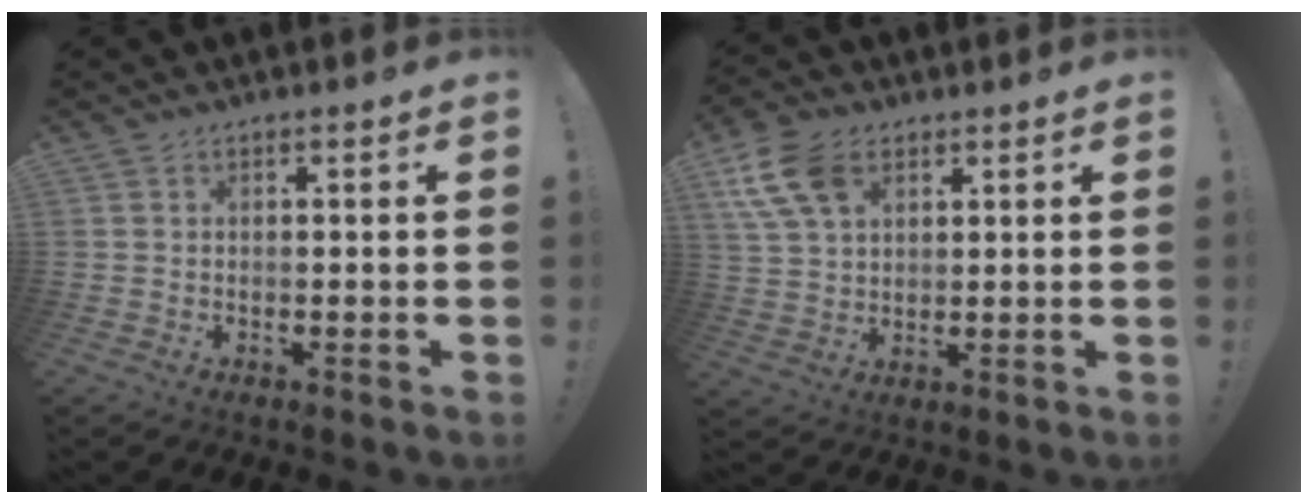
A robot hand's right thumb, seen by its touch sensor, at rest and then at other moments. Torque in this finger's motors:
{"motor_torque": [0.18, 0.18, 0.39, 0.01, 0.02]}